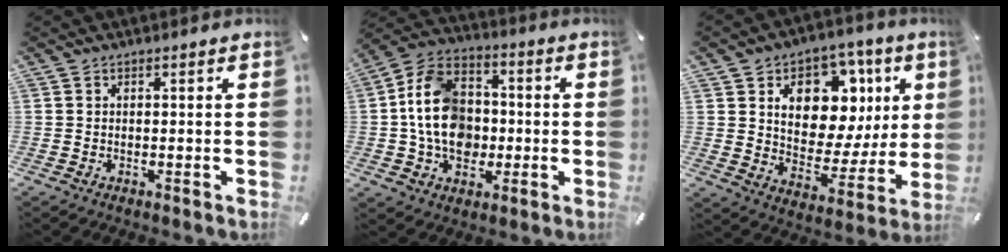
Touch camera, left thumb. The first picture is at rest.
{"total": 14.9, "force": [-0.9, 11.8, 9.1], "torque": [-0.200, 0.019, -0.017]}
{"total": 15.4, "force": [6.8, 10.3, 9.1], "torque": [-0.125, -0.051, 0.122]}